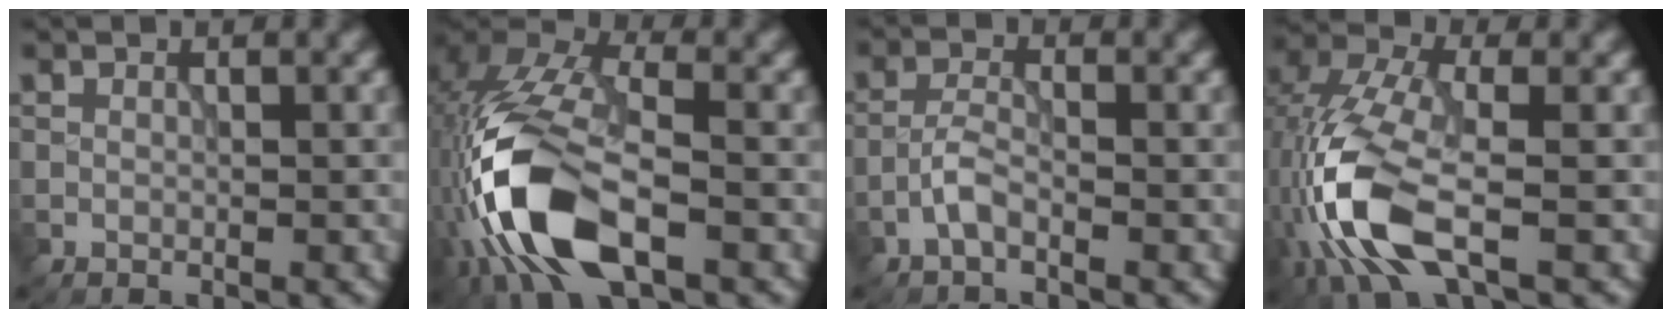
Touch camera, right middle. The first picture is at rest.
{"total": 12.3, "force": [-4.5, 6.3, 9.6], "torque": [-0.208, 0.002, -0.089]}
{"total": 1.9, "force": [-1.1, 0.6, 1.4], "torque": [-0.031, 0.008, -0.030]}
{"total": 9.2, "force": [-2.9, 4.4, 7.5], "torque": [-0.180, 0.003, -0.072]}